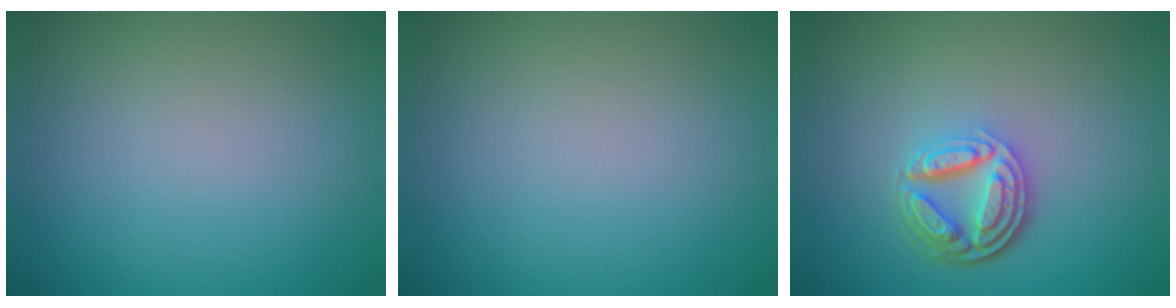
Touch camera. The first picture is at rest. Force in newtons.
{"total": 0.0}
{"total": 4.6, "press": 3.5, "slide": 3.0}